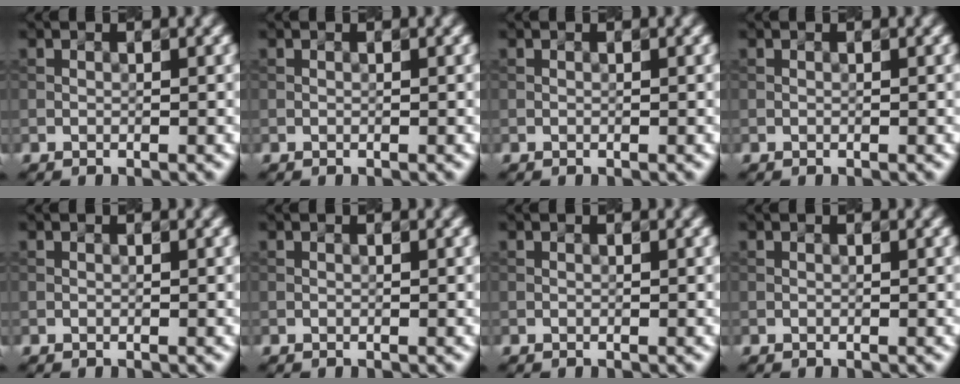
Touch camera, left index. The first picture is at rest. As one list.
[{"total": 0.0}, {"total": 0.0}, {"total": 0.0}, {"total": 0.0}, {"total": 0.0}, {"total": 0.0}, {"total": 0.0}]